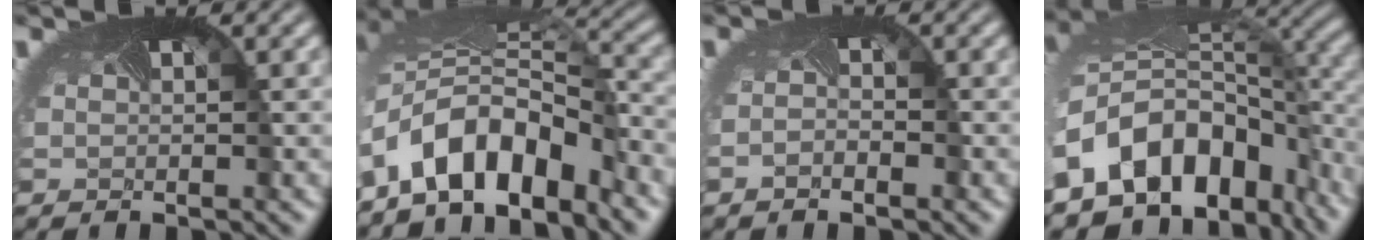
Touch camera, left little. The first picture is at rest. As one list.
[{"total": 9.9, "force": [-5.2, 5.0, 6.7], "torque": [-0.121, -0.007, -0.095]}, {"total": 1.3, "force": [-1.0, 0.3, 0.6], "torque": [-0.014, -0.007, -0.015]}, {"total": 14.3, "force": [-6.3, 9.9, 8.1], "torque": [-0.176, -0.041, -0.083]}]